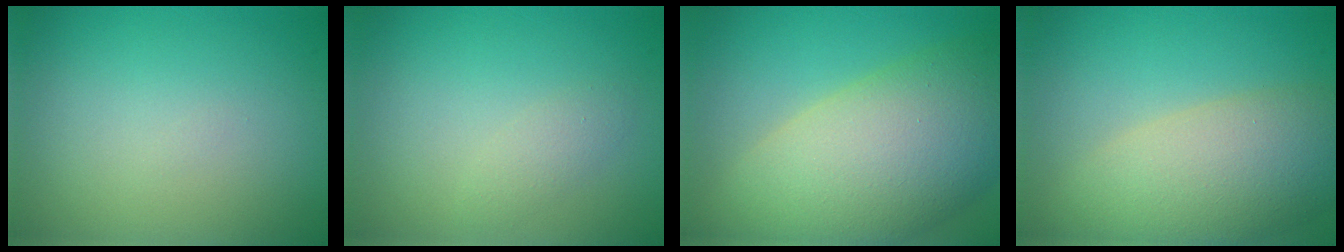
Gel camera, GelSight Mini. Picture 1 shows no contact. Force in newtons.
{"total": 1.3, "press": 1.3, "slide": 0.1}
{"total": 13.2, "press": 13.1, "slide": 1.2}
{"total": 8.1, "press": 8.1, "slide": 0.7}